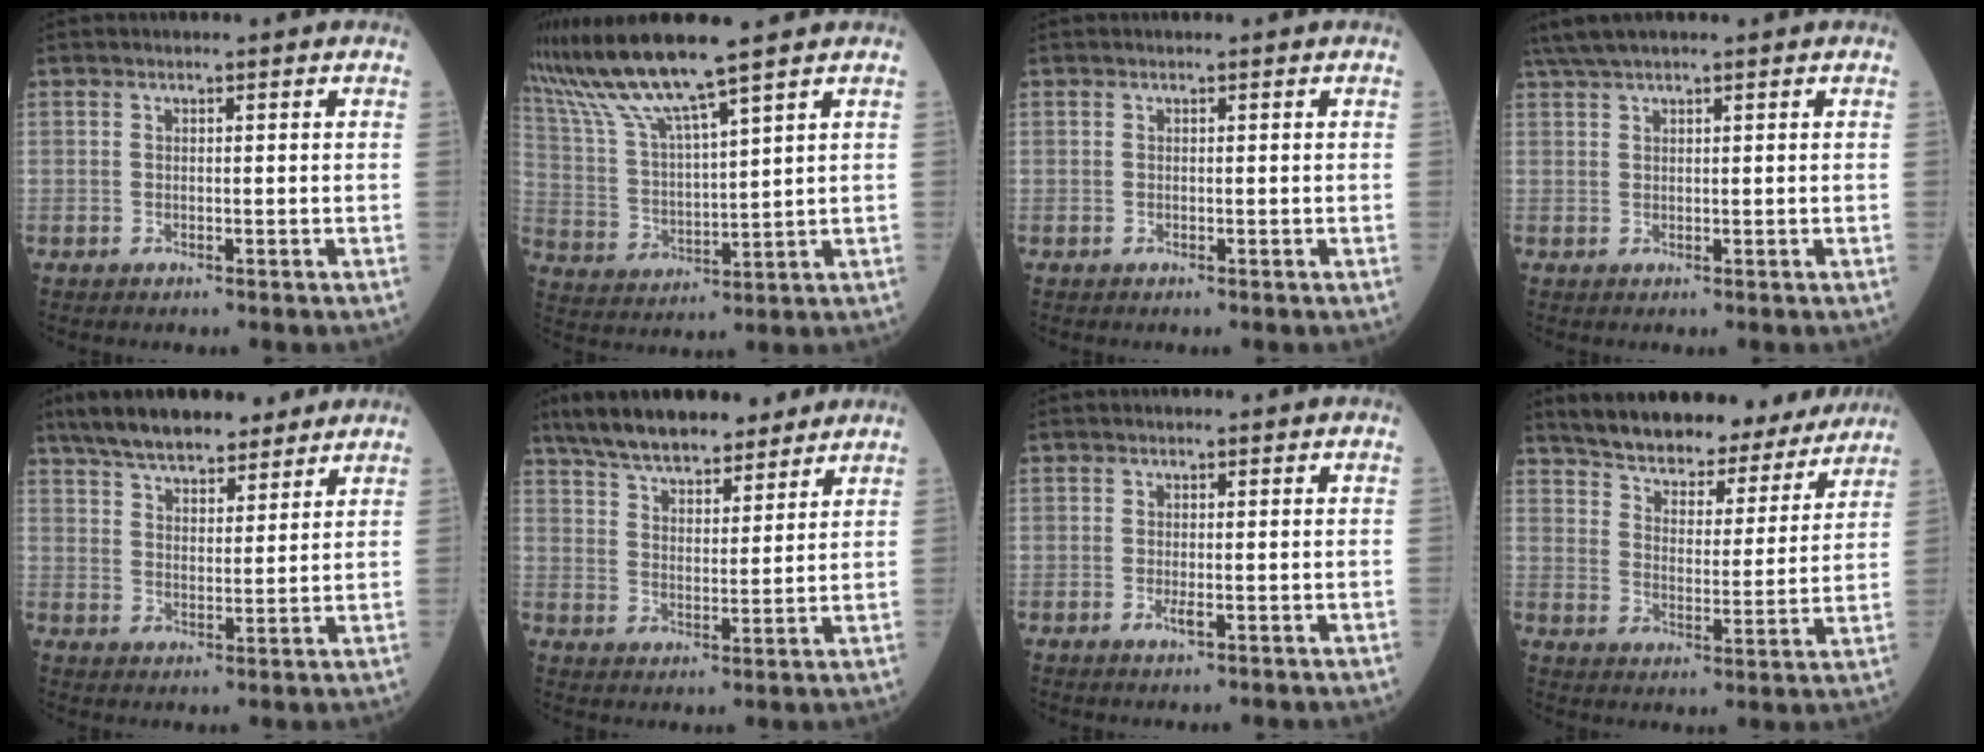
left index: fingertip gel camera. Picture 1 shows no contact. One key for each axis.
{"total": 11.0, "fx": 9.1, "fy": -1.0, "fz": 6.1, "tx": -0.134, "ty": 0.005, "tz": 0.184}
{"total": 0.0}
{"total": 4.1, "fx": 3.4, "fy": -0.2, "fz": 2.3, "tx": -0.051, "ty": 0.032, "tz": 0.071}
{"total": 13.2, "fx": 11.0, "fy": 4.0, "fz": 6.3, "tx": -0.100, "ty": 0.030, "tz": 0.179}
{"total": 14.1, "fx": 11.8, "fy": 4.0, "fz": 6.5, "tx": -0.106, "ty": 0.027, "tz": 0.195}
{"total": 1.1, "fx": -0.5, "fy": 0.2, "fz": 1.0, "tx": -0.020, "ty": -0.003, "tz": -0.007}
{"total": 19.3, "fx": 17.7, "fy": 4.9, "fz": 6.1, "tx": -0.086, "ty": -0.003, "tz": 0.245}